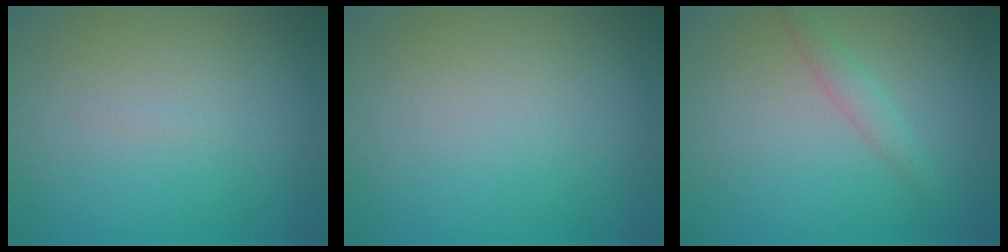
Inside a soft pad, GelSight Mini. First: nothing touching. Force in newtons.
{"total": 0.0}
{"total": 1.5, "press": 1.5, "slide": 0.1}